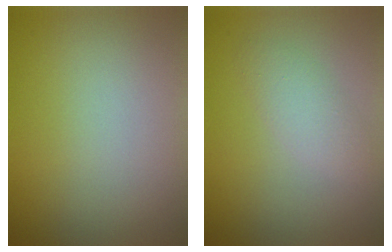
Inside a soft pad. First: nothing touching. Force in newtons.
{"total": 2.2, "press": 2.2, "slide": 0.2}